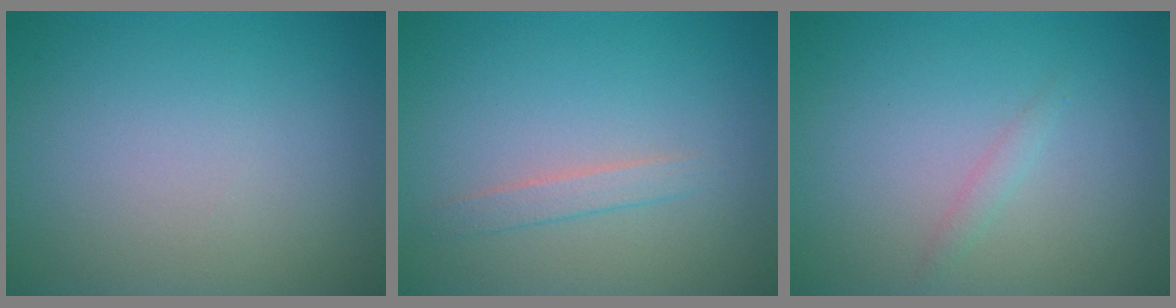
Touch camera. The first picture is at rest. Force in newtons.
{"total": 1.3, "press": 1.3, "slide": 0.1}
{"total": 0.8, "press": 0.8, "slide": 0.0}